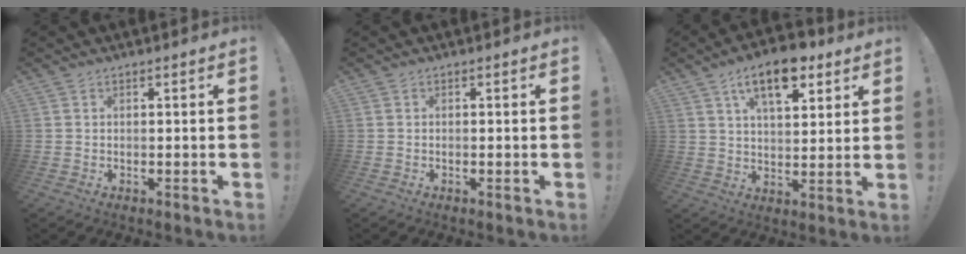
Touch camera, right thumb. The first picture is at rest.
{"total": 0.5, "force": [-0.4, -0.1, 0.3], "torque": [-0.013, 0.002, -0.006]}
{"total": 13.4, "force": [7.7, 6.2, 9.1], "torque": [-0.135, -0.029, 0.133]}